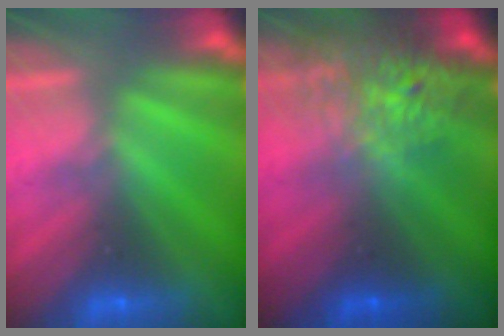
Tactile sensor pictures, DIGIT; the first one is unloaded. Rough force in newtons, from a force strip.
{"total": 5.9}